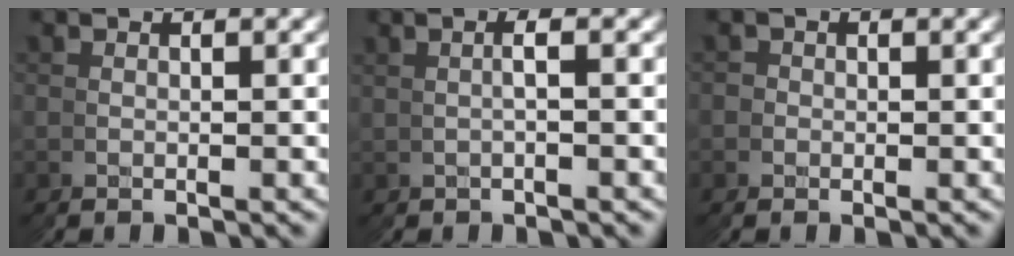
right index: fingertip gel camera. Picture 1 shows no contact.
{"total": 1.0, "force": [0.6, -0.6, 0.5], "torque": [-0.009, 0.012, 0.010]}
{"total": 2.0, "force": [-0.5, 0.8, -1.8], "torque": [0.032, -0.003, -0.008]}